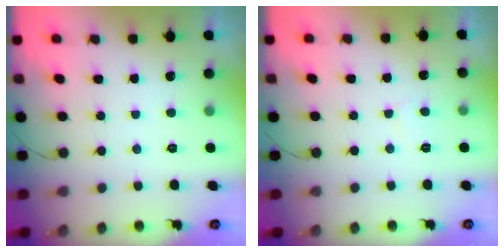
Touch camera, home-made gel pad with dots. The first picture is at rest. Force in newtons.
{"total": 2.6, "press": 2.6, "slide": 0.2}